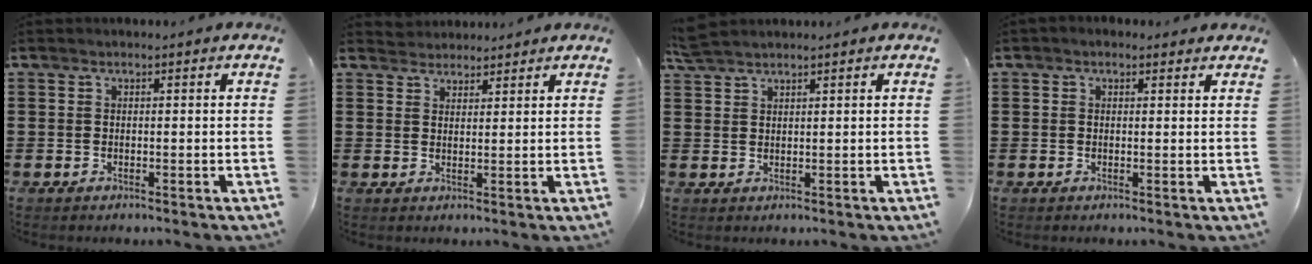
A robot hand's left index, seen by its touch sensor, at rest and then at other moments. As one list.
[{"total": 2.2, "force": [2.0, 0.6, -0.4], "torque": [0.001, 0.003, 0.041]}, {"total": 2.2, "force": [2.1, 0.2, 0.8], "torque": [-0.021, 0.001, 0.041]}, {"total": 0.9, "force": [0.4, 0.6, 0.4], "torque": [-0.011, 0.006, 0.006]}]